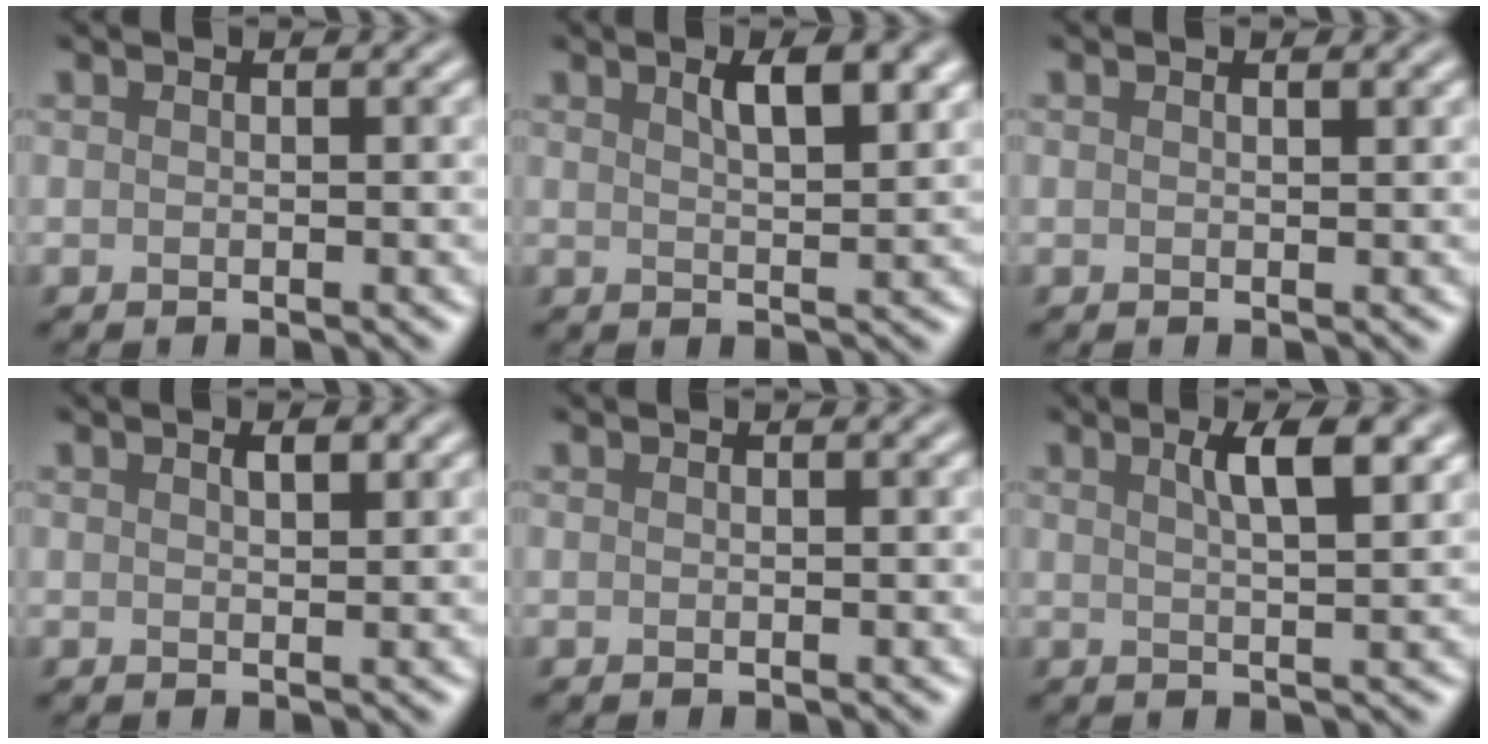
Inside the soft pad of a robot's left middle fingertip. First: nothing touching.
{"total": 4.2, "force": [2.0, 1.4, 3.4], "torque": [-0.046, 0.005, 0.033]}
{"total": 0.5, "force": [0.4, 0.1, 0.4], "torque": [-0.004, -0.001, 0.006]}
{"total": 1.2, "force": [0.6, 0.4, 0.9], "torque": [-0.015, -0.001, 0.012]}
{"total": 0.0}
{"total": 4.1, "force": [1.8, 1.2, 3.5], "torque": [-0.040, 0.005, 0.027]}